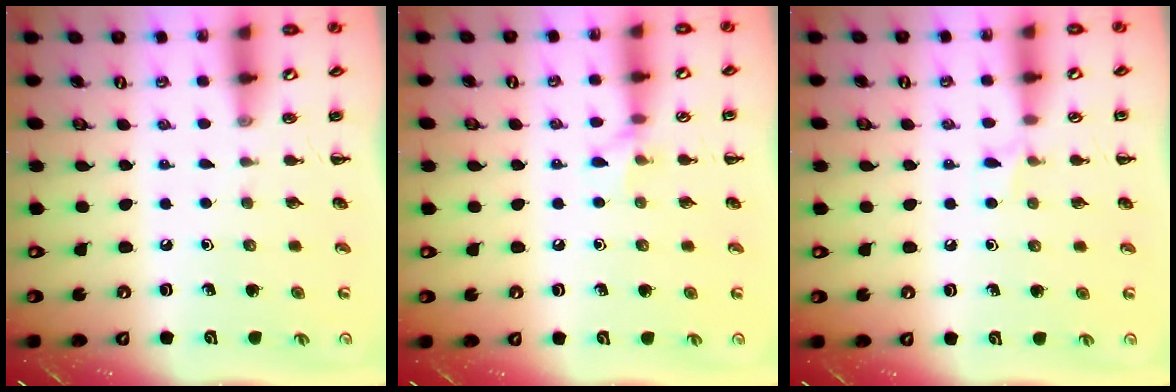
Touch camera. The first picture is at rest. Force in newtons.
{"total": 5.6, "press": 5.4, "slide": 1.6}
{"total": 5.0, "press": 4.7, "slide": 1.8}